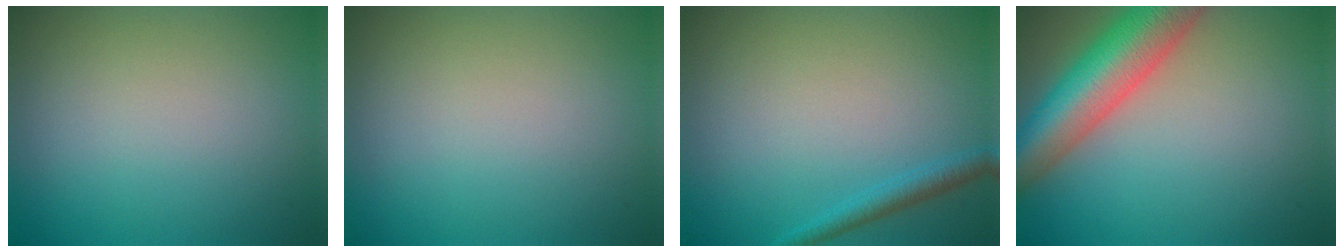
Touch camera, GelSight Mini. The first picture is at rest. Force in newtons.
{"total": 0.0}
{"total": 2.3, "press": 2.3, "slide": 0.0}
{"total": 9.1, "press": 9.1, "slide": 0.5}